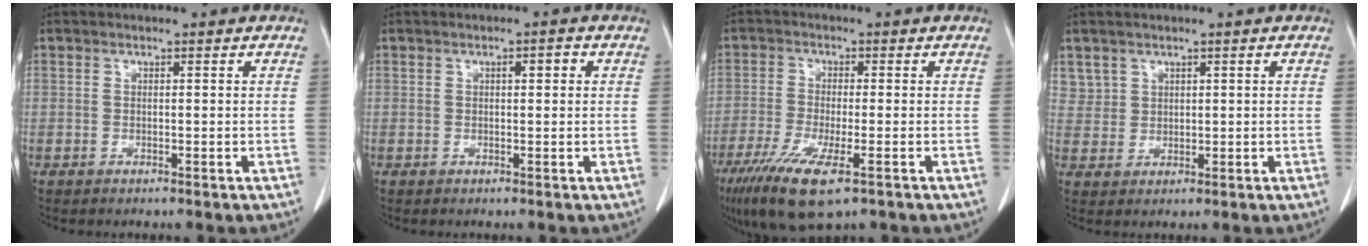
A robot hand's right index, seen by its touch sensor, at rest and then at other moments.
{"total": 1.6, "force": [0.4, 0.4, 1.5], "torque": [-0.024, 0.004, 0.007]}
{"total": 10.3, "force": [-6.0, 2.0, 8.2], "torque": [-0.153, -0.029, -0.100]}
{"total": 3.2, "force": [1.9, 2.6, -0.2], "torque": [0.016, 0.006, 0.037]}